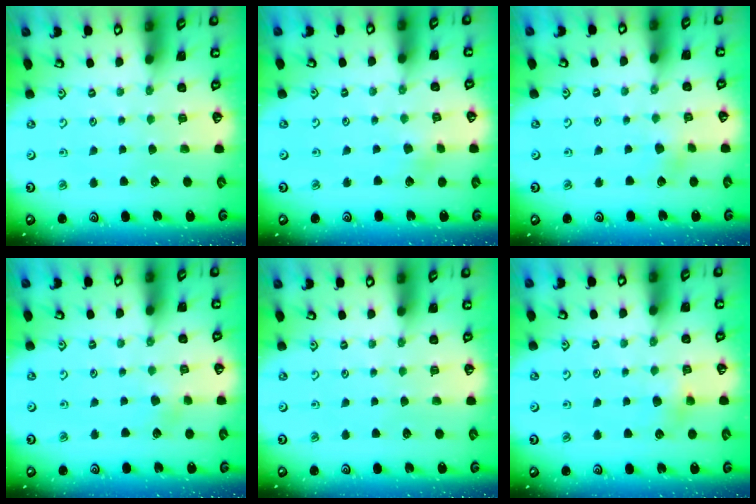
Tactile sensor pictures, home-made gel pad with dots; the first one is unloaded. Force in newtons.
{"total": 2.3, "press": 2.3, "slide": 0.4}
{"total": 1.8, "press": 1.8, "slide": 0.2}
{"total": 3.6, "press": 3.6, "slide": 0.3}
{"total": 0.0}
{"total": 5.3, "press": 5.3, "slide": 0.6}